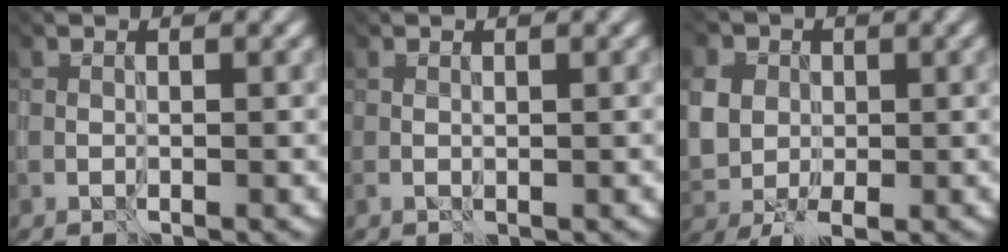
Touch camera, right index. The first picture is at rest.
{"total": 0.0}
{"total": 5.5, "force": [0.7, 4.6, 2.9], "torque": [-0.077, 0.010, 0.010]}